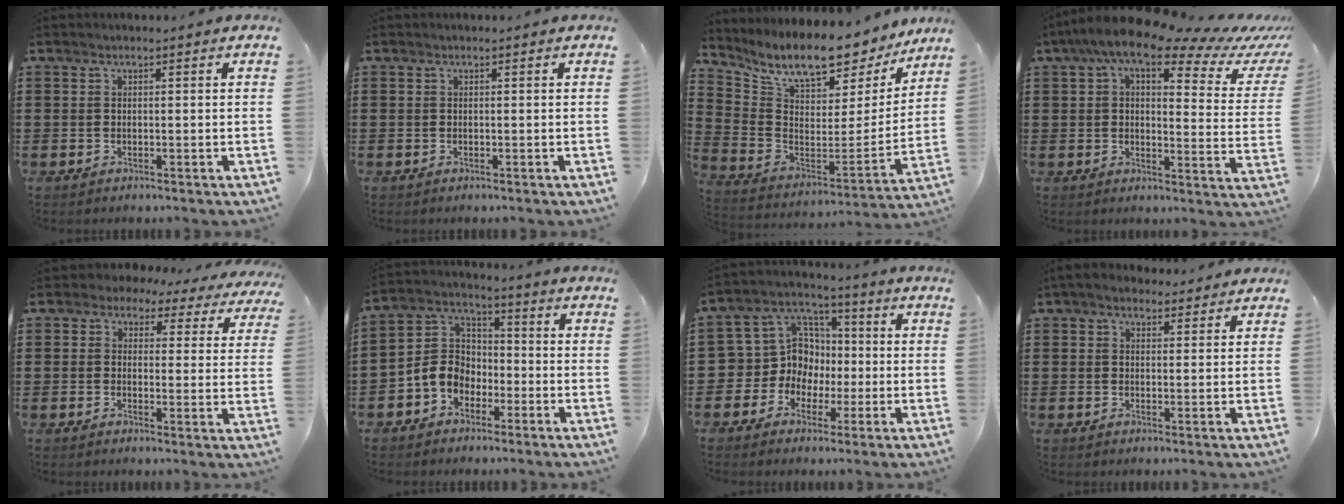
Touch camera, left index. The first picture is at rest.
{"total": 0.0}
{"total": 10.3, "force": [8.9, 2.4, 4.6], "torque": [-0.110, -0.075, 0.148]}
{"total": 11.3, "force": [7.9, 2.5, 7.6], "torque": [-0.150, -0.032, 0.131]}
{"total": 2.8, "force": [2.0, 1.8, 0.8], "torque": [-0.031, -0.010, 0.031]}
{"total": 6.7, "force": [-3.0, 5.4, 2.6], "torque": [-0.084, 0.011, -0.066]}
{"total": 9.3, "force": [-0.6, 9.1, 2.1], "torque": [-0.099, -0.004, -0.012]}
{"total": 4.1, "force": [3.5, 1.7, 1.4], "torque": [-0.038, 0.002, 0.066]}